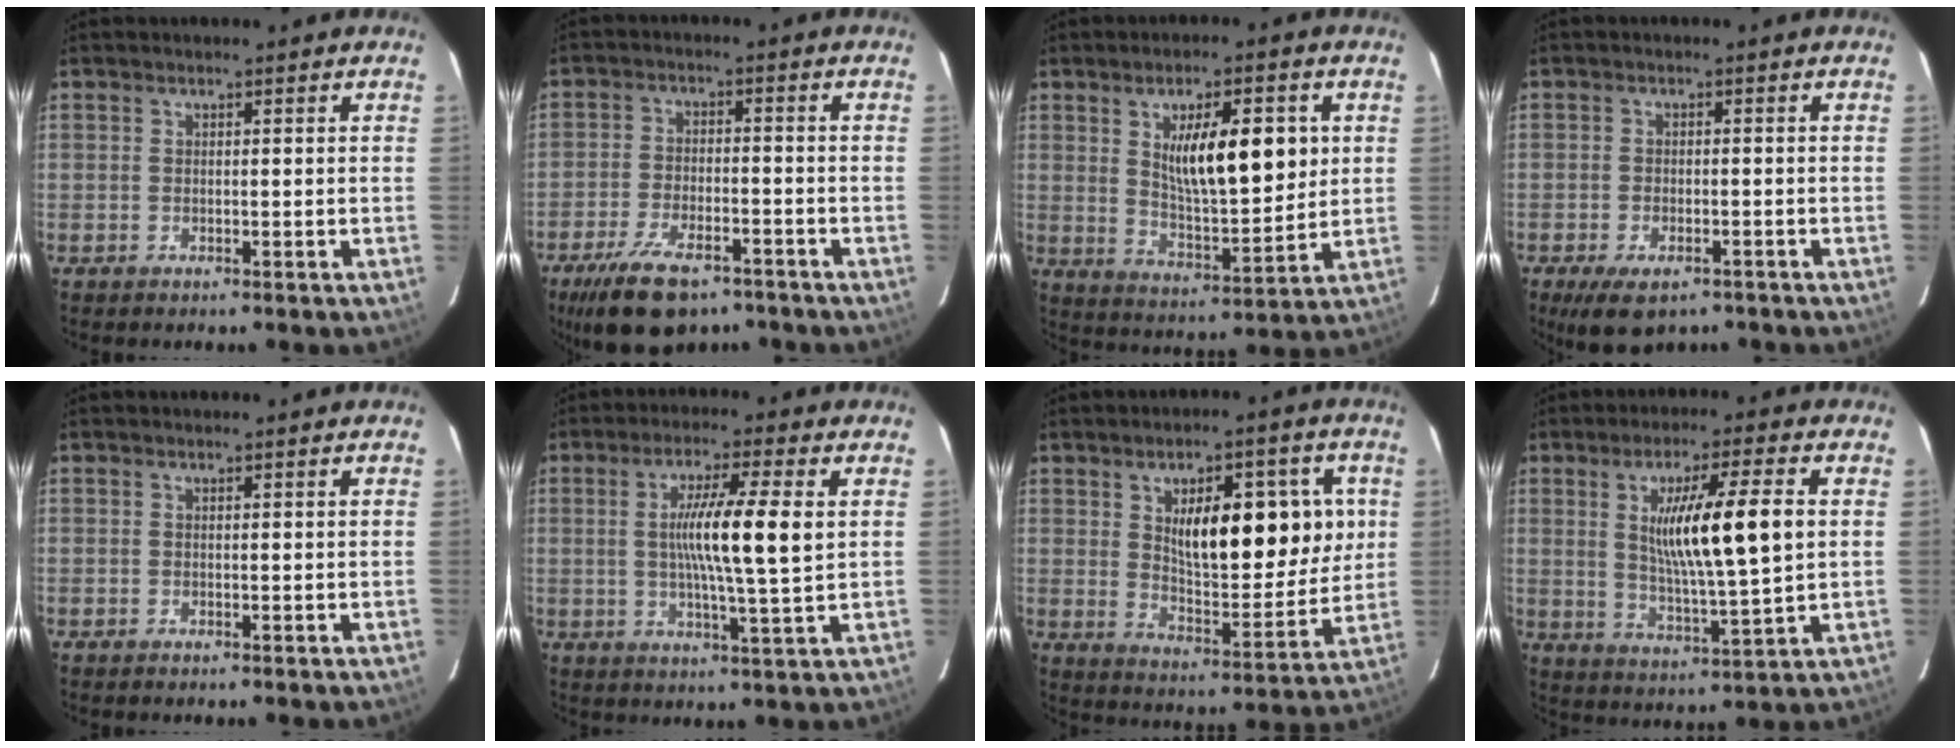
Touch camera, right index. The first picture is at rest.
{"total": 11.2, "force": [-8.0, 4.1, 6.6], "torque": [-0.123, -0.012, -0.134]}
{"total": 12.8, "force": [3.4, 3.7, 11.8], "torque": [-0.193, 0.000, 0.063]}
{"total": 7.0, "force": [-4.9, 3.1, 3.8], "torque": [-0.065, -0.005, -0.075]}
{"total": 0.0}
{"total": 10.5, "force": [1.5, -0.1, 10.4], "torque": [-0.184, 0.001, 0.023]}
{"total": 15.9, "force": [4.0, 6.3, 14.1], "torque": [-0.197, 0.017, 0.072]}
{"total": 13.2, "force": [2.3, 0.7, 13.0], "torque": [-0.223, -0.005, 0.042]}